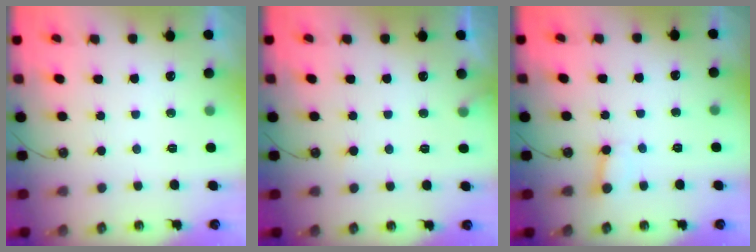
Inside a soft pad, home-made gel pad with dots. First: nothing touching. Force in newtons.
{"total": 5.2, "press": 5.1, "slide": 0.4}
{"total": 2.4, "press": 2.4, "slide": 0.0}